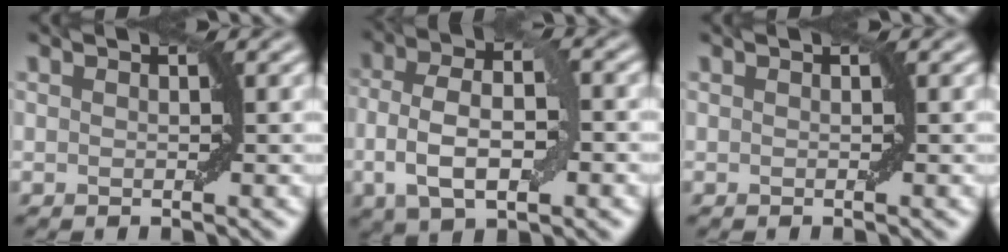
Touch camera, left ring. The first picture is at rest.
{"total": 6.8, "force": [-1.1, 3.3, 5.9], "torque": [-0.114, 0.004, -0.023]}
{"total": 0.0}